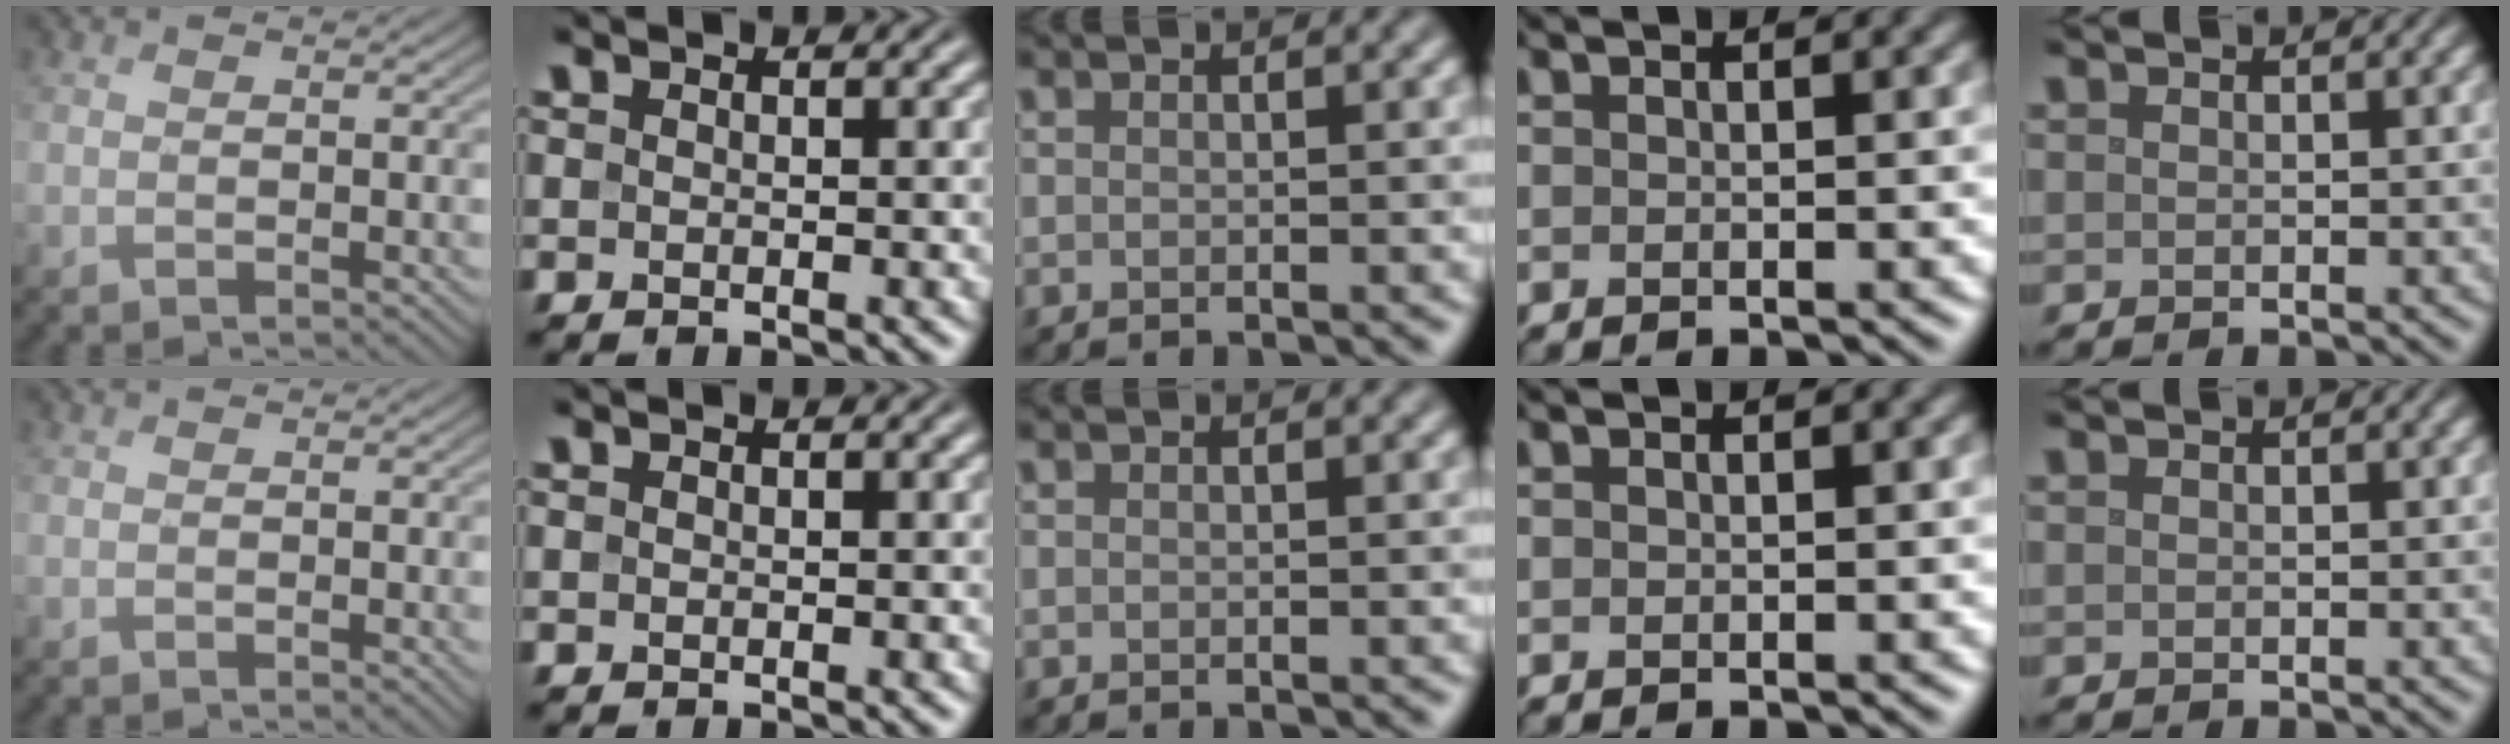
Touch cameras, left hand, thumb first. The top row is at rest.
{}